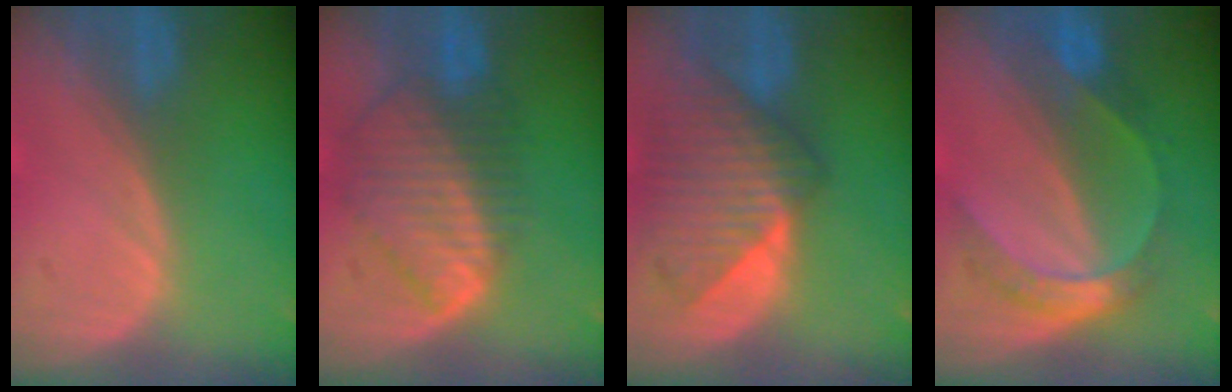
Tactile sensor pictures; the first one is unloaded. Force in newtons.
{"total": 8.7, "press": 7.7, "slide": 4.1}
{"total": 8.9, "press": 8.0, "slide": 3.7}
{"total": 5.9, "press": 5.9, "slide": 0.2}